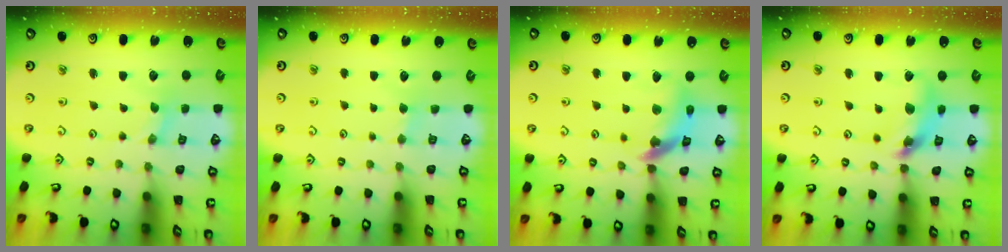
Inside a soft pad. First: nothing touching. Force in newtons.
{"total": 2.0, "press": 2.0, "slide": 0.4}
{"total": 12.7, "press": 12.6, "slide": 1.6}
{"total": 10.7, "press": 10.6, "slide": 1.2}